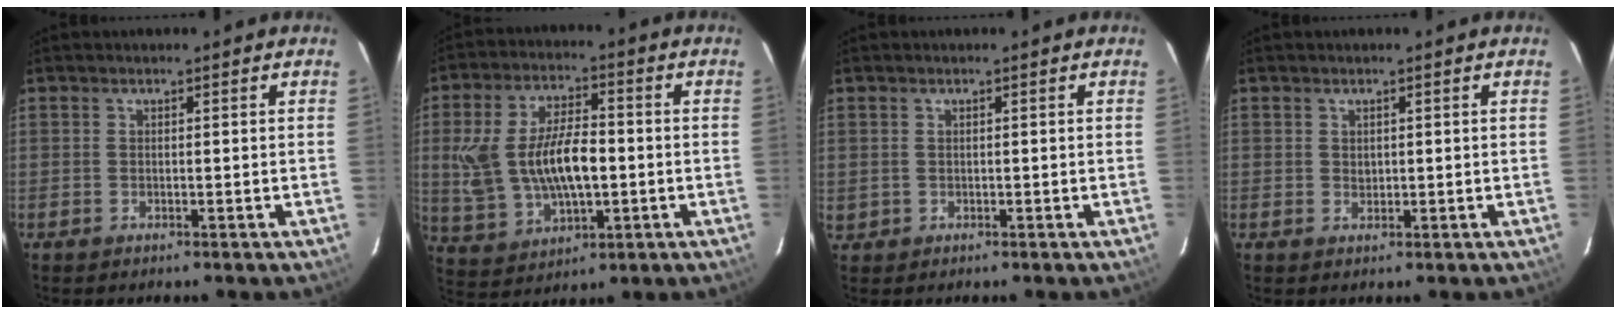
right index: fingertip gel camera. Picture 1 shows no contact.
{"total": 15.4, "force": [-0.5, 7.8, 13.3], "torque": [-0.272, 0.004, 0.008]}
{"total": 1.4, "force": [0.2, 1.4, 0.1], "torque": [0.003, 0.002, 0.003]}
{"total": 1.0, "force": [0.4, 0.9, 0.3], "torque": [-0.002, 0.005, 0.009]}